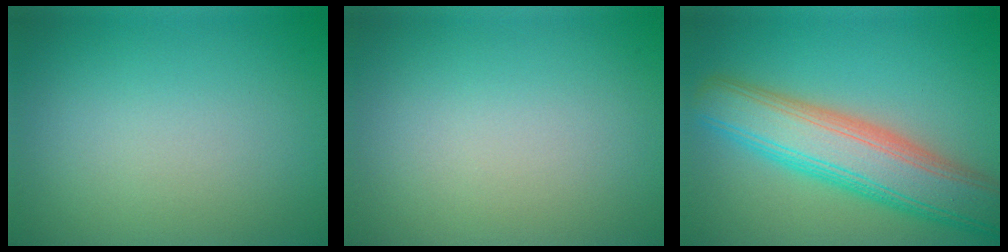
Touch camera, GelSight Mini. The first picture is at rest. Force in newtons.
{"total": 0.0}
{"total": 8.9, "press": 8.9, "slide": 0.2}